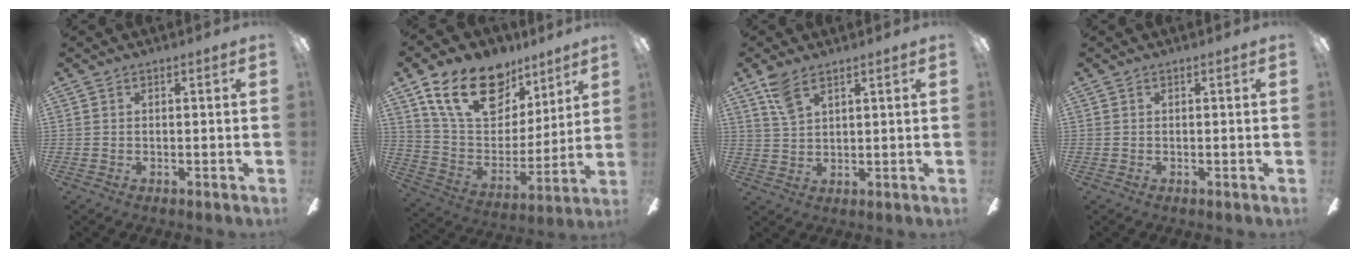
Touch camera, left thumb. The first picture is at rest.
{"total": 21.3, "force": [13.3, 12.2, 11.3], "torque": [-0.196, -0.062, 0.242]}
{"total": 5.6, "force": [4.1, 2.2, 3.2], "torque": [-0.066, -0.012, 0.075]}
{"total": 0.0}